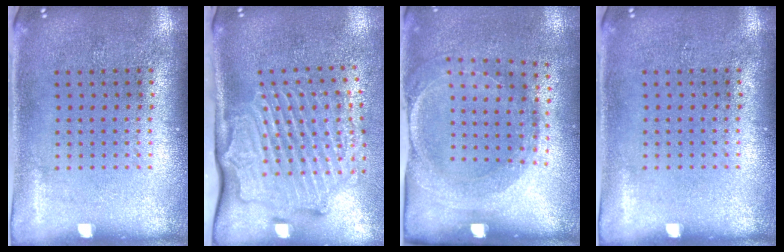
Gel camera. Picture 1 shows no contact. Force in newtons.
{"total": 3.1, "press": 2.4, "slide": 1.9}
{"total": 1.6, "press": 1.4, "slide": 0.8}
{"total": 0.0}